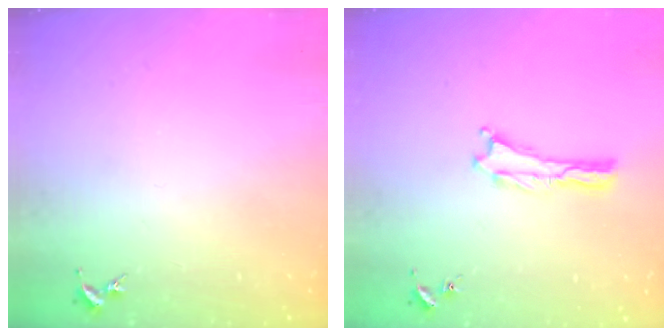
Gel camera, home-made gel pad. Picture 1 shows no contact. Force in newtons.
{"total": 0.0}